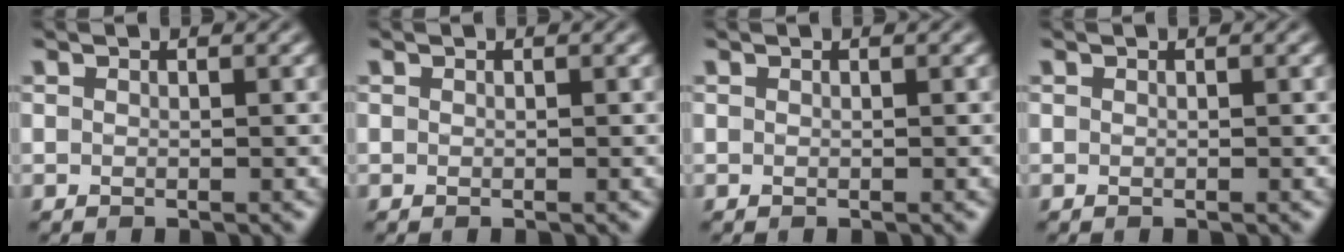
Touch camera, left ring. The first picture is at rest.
{"total": 0.0}
{"total": 0.0}
{"total": 0.0}